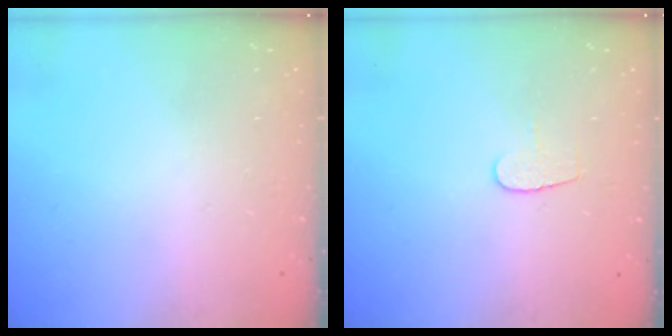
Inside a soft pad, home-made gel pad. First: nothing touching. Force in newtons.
{"total": 5.1, "press": 5.1, "slide": 0.5}